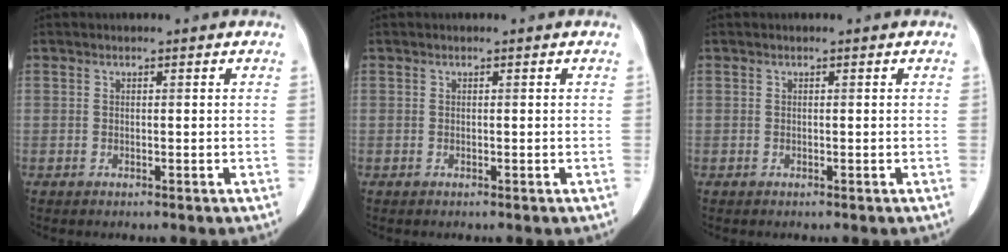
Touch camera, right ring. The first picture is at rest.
{"total": 0.0}
{"total": 0.0}